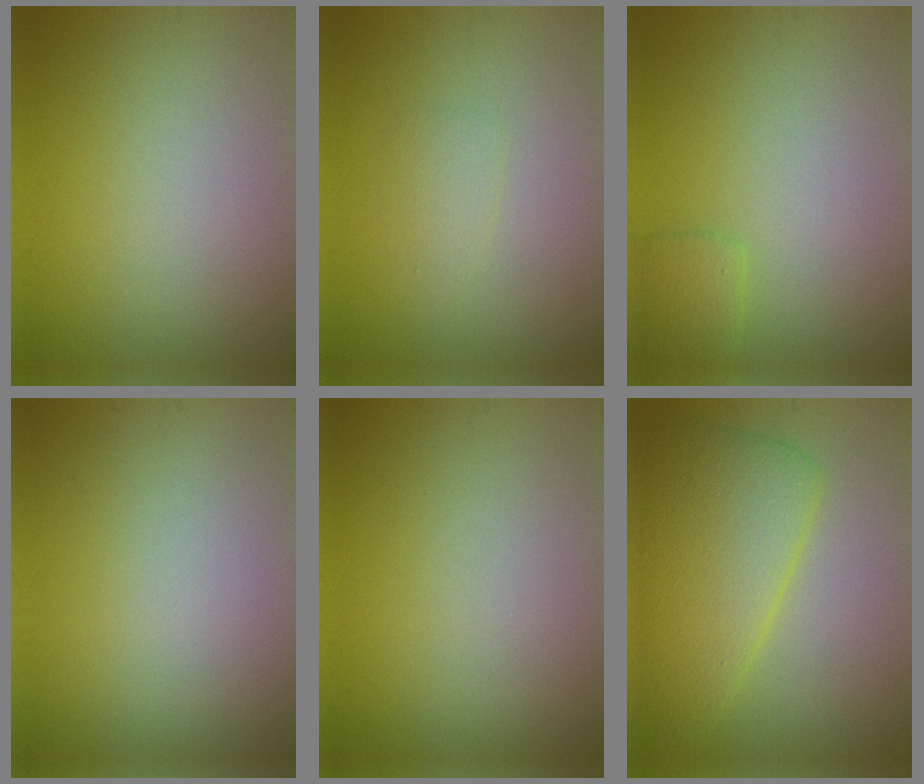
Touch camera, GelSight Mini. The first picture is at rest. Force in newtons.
{"total": 1.4, "press": 1.4, "slide": 0.1}
{"total": 1.7, "press": 1.7, "slide": 0.1}
{"total": 0.0}
{"total": 0.0}
{"total": 7.5, "press": 7.5, "slide": 0.2}